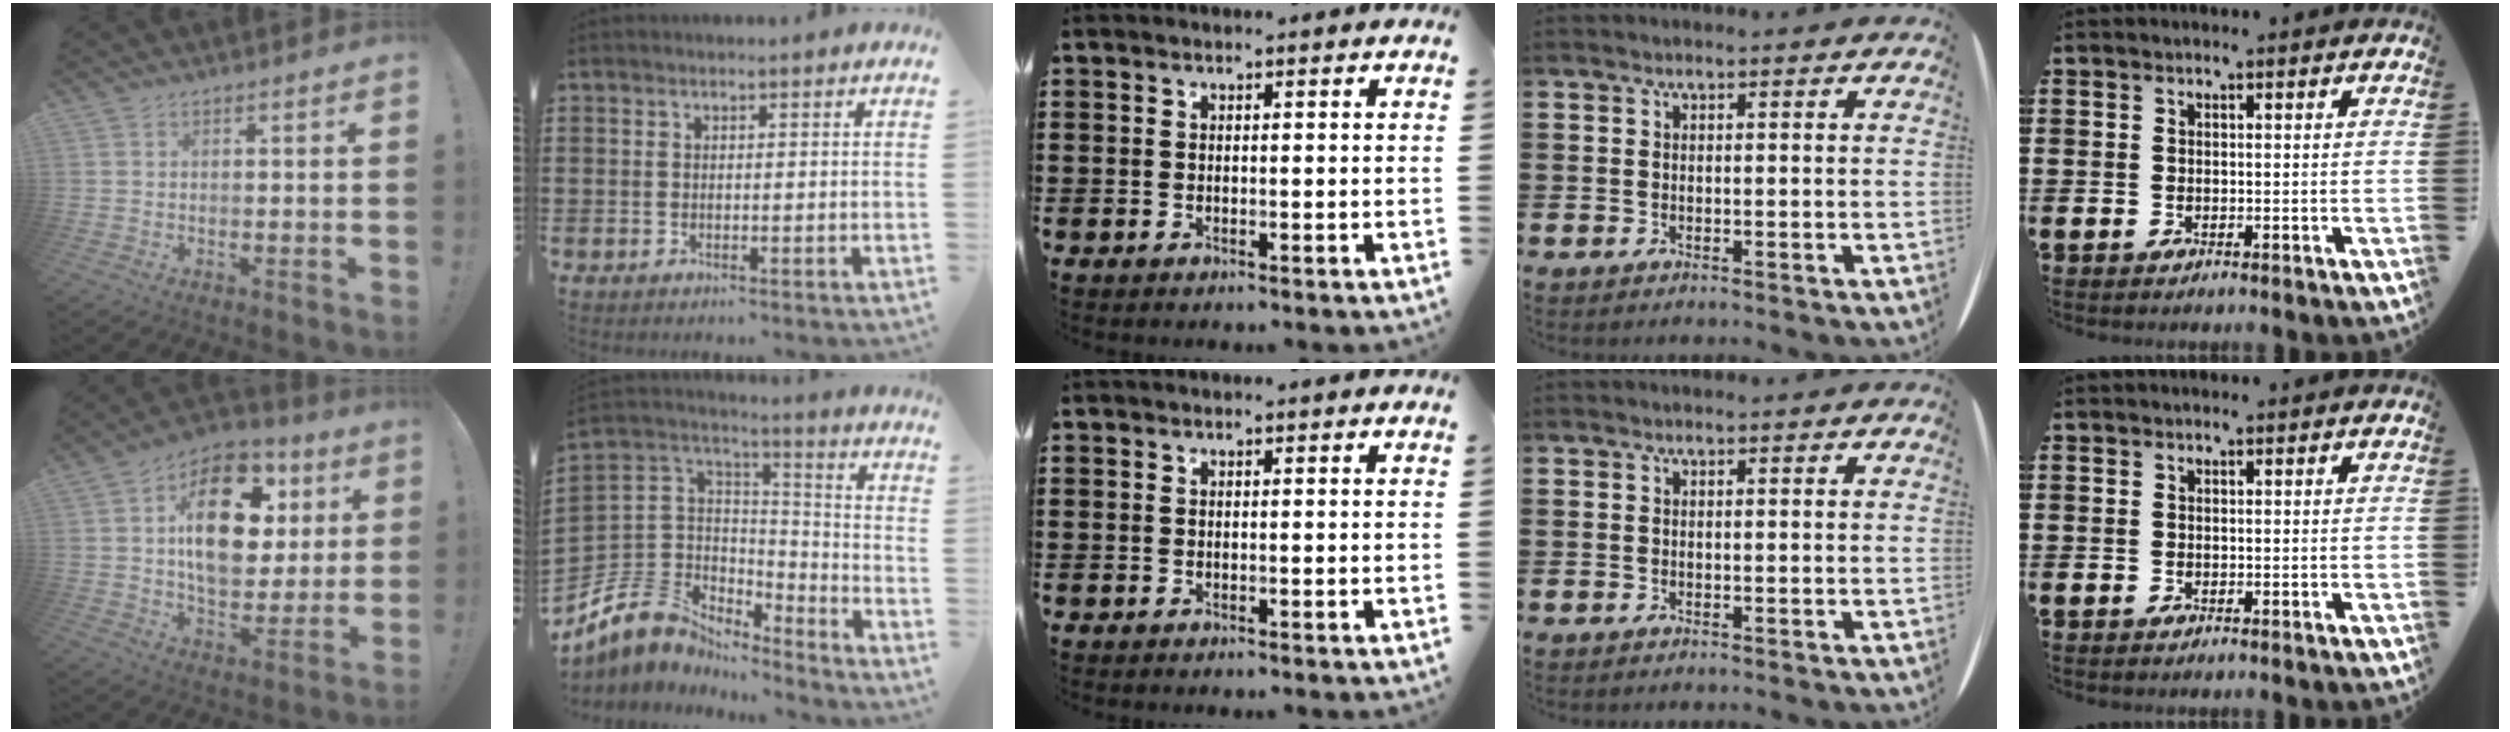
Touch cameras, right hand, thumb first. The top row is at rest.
{"thumb": {"total": 22.4, "force": [6.0, 14.1, 16.3], "torque": [-0.226, -0.008, 0.107]}, "index": {"total": 8.3, "force": [-6.1, 5.6, 0.8], "torque": [-0.067, -0.004, -0.122]}}